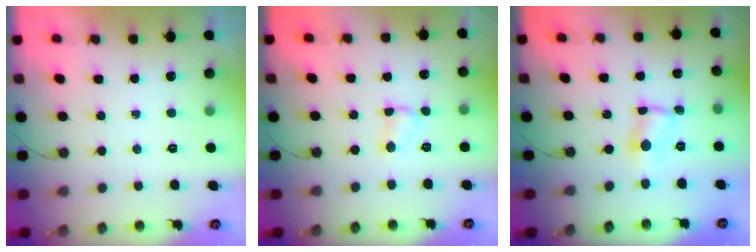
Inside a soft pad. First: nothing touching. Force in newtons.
{"total": 3.3, "press": 3.3, "slide": 0.5}
{"total": 2.2, "press": 2.1, "slide": 0.3}